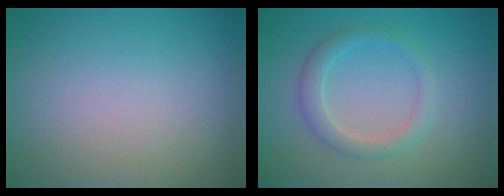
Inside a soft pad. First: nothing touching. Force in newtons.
{"total": 2.4, "press": 2.4, "slide": 0.2}